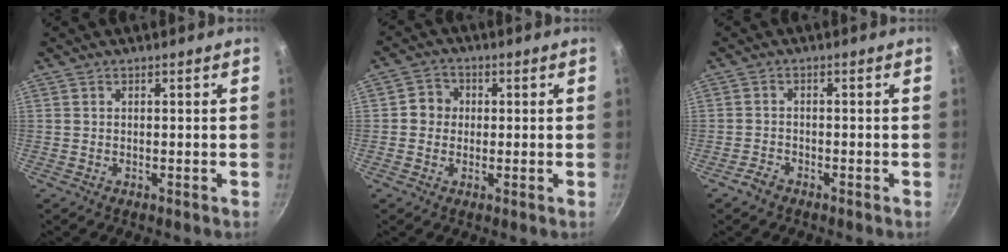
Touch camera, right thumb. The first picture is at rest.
{"total": 4.2, "force": [0.1, 3.9, 1.4], "torque": [0.003, 0.007, -0.008]}
{"total": 2.2, "force": [-1.8, 1.0, 0.7], "torque": [-0.014, 0.017, -0.033]}